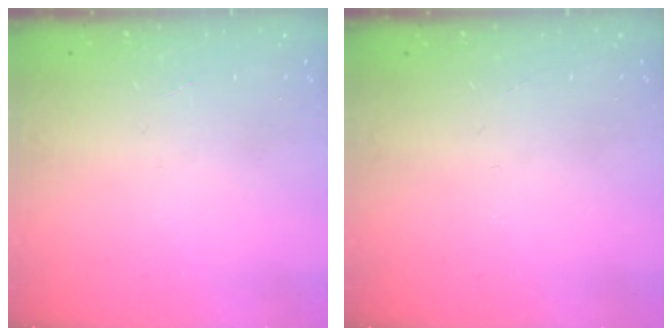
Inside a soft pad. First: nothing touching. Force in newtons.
{"total": 0.0}